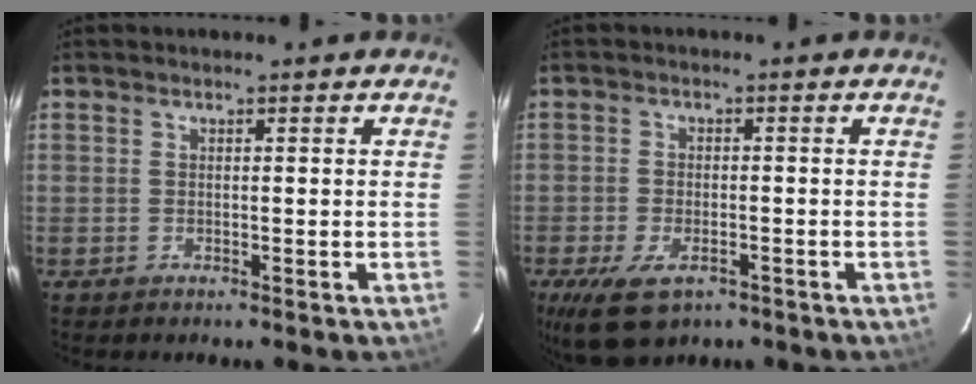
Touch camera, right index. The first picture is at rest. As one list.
[{"total": 9.0, "force": [-5.1, 4.8, 5.7], "torque": [-0.127, -0.021, -0.085]}]